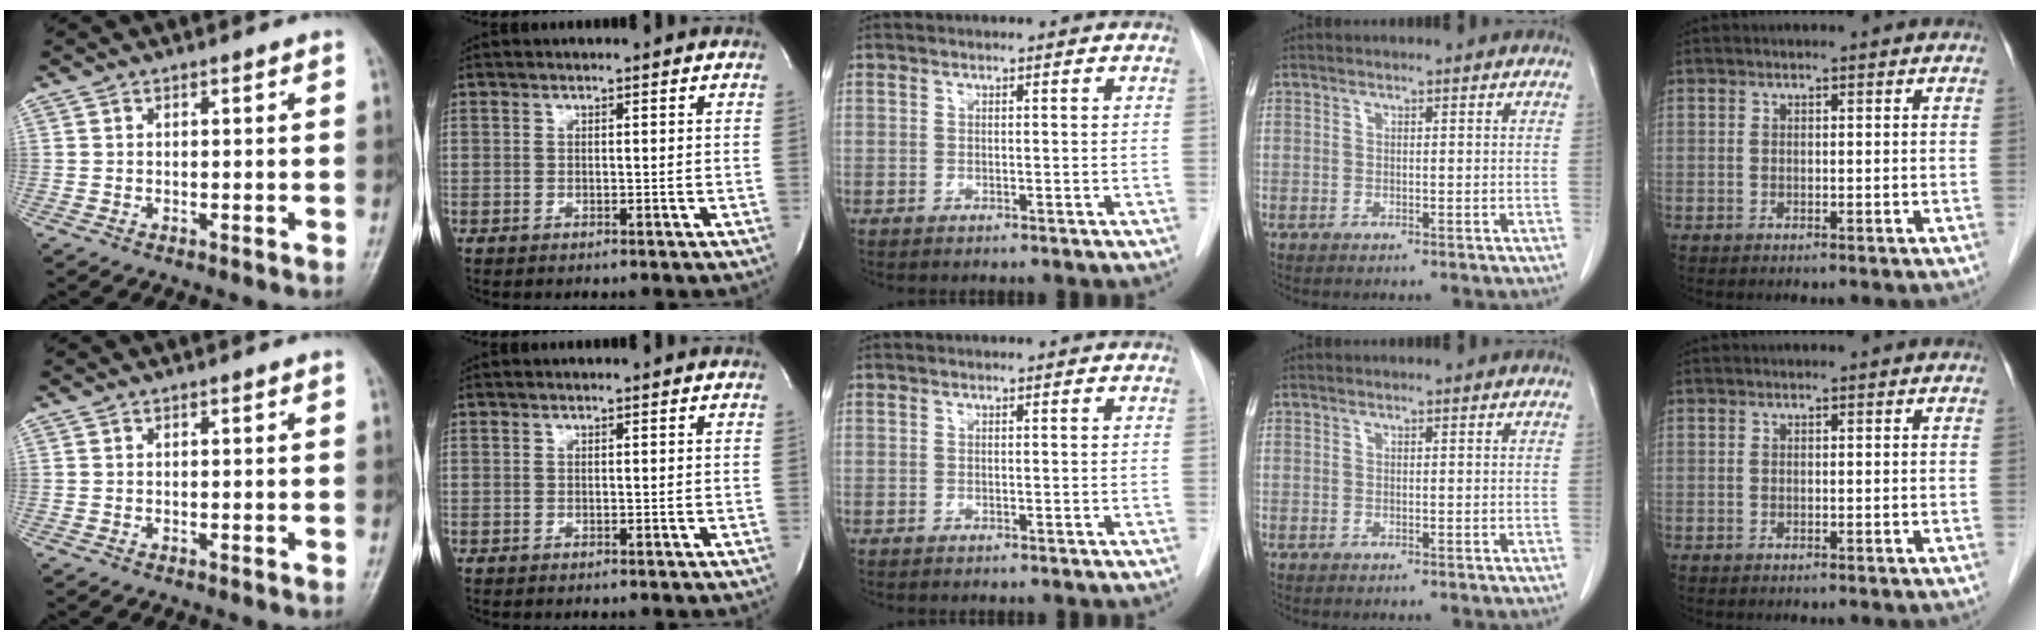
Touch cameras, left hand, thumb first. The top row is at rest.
{}